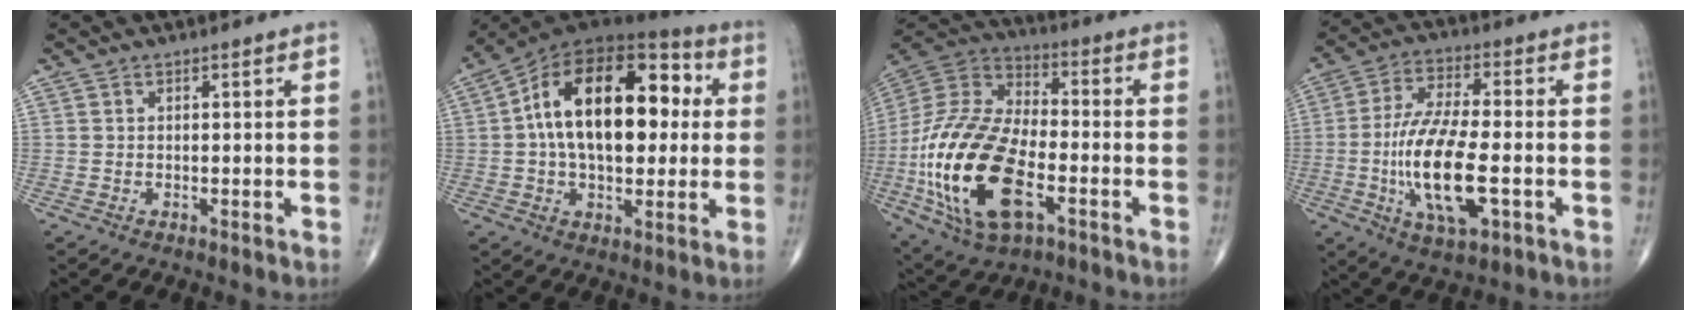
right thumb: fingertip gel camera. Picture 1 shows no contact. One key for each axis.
{"total": 23.2, "fx": 2.7, "fy": 13.1, "fz": 18.9, "tx": -0.284, "ty": 0.031, "tz": 0.032}
{"total": 25.3, "fx": -7.2, "fy": 12.7, "fz": 20.7, "tx": -0.432, "ty": 0.010, "tz": -0.126}
{"total": 16.2, "fx": -3.5, "fy": 5.8, "fz": 14.7, "tx": -0.288, "ty": 0.007, "tz": -0.062}